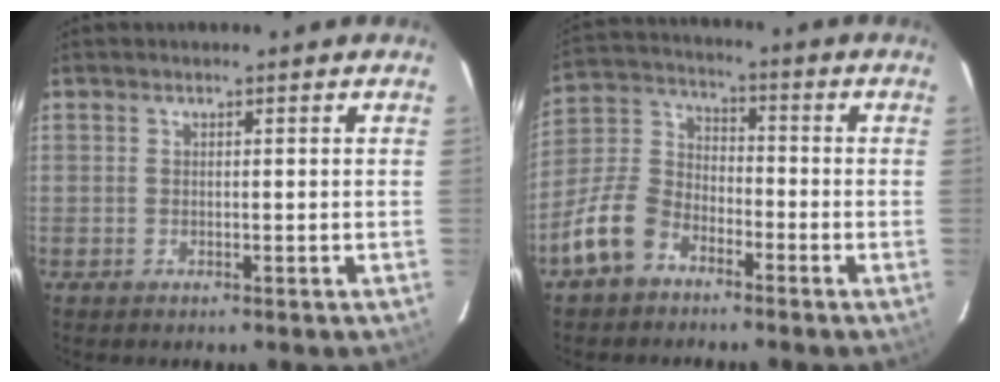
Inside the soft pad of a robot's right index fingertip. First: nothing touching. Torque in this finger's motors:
{"motor_torque": [-0.04, -0.28, -0.62, -0.21]}